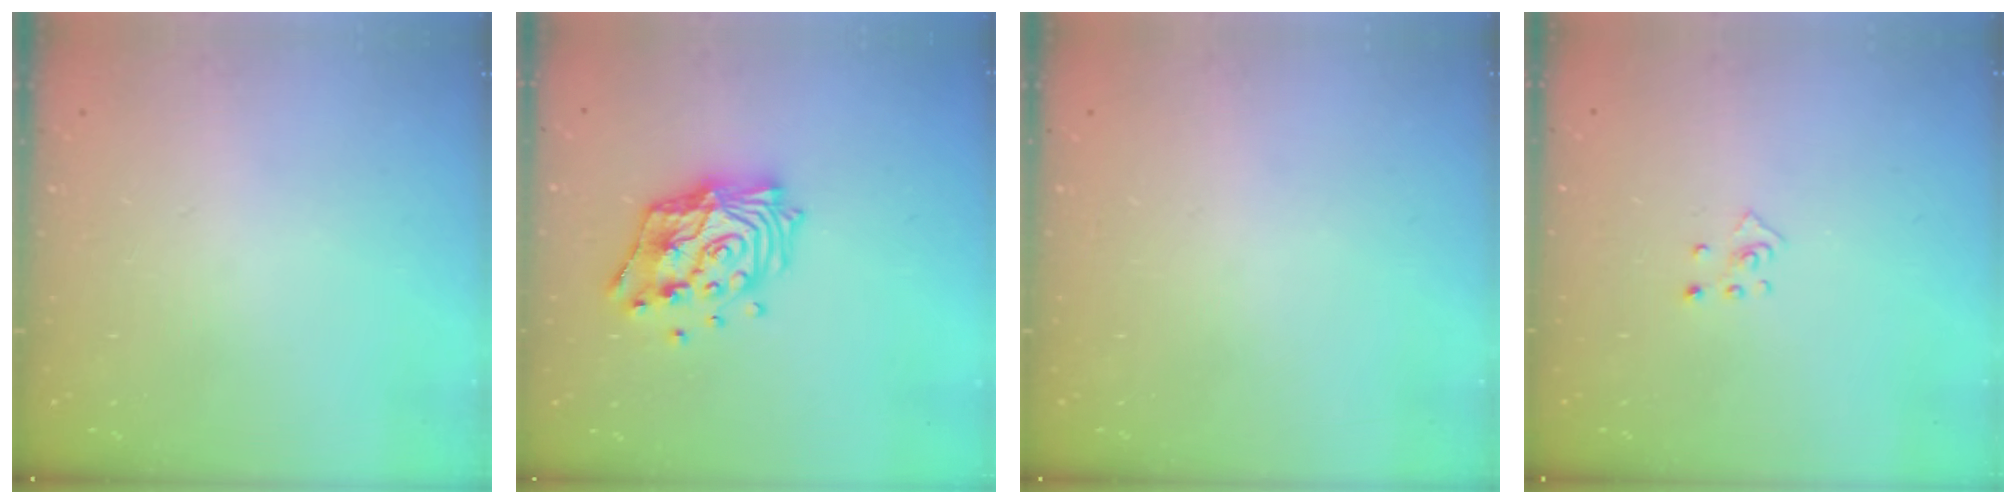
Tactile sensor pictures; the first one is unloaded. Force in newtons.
{"total": 16.3, "press": 16.3, "slide": 1.3}
{"total": 0.0}
{"total": 3.9, "press": 3.9, "slide": 0.2}